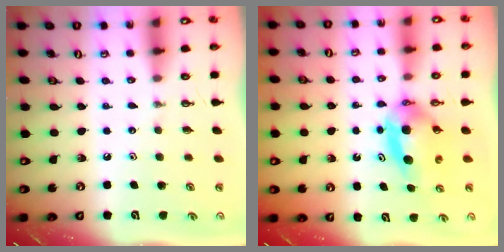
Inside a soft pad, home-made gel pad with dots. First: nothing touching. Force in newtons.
{"total": 6.1, "press": 5.5, "slide": 2.6}